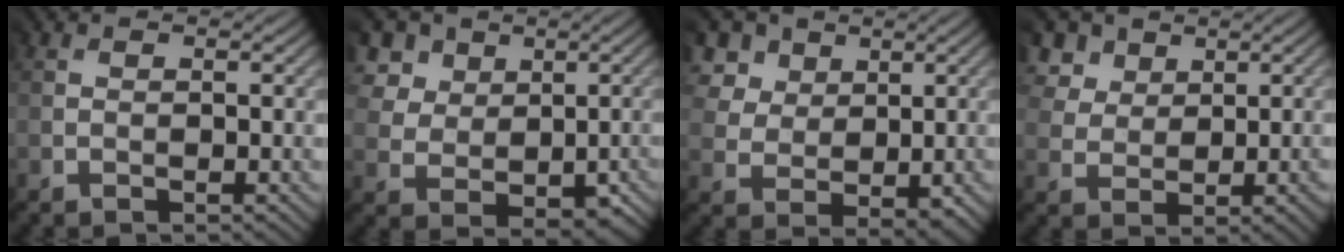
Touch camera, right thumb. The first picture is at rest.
{"total": 6.6, "force": [3.4, 5.5, 1.6], "torque": [-0.083, 0.010, 0.076]}
{"total": 6.1, "force": [3.7, 4.6, 1.4], "torque": [-0.079, 0.009, 0.073]}
{"total": 4.7, "force": [3.3, 3.3, 0.5], "torque": [-0.043, 0.008, 0.066]}